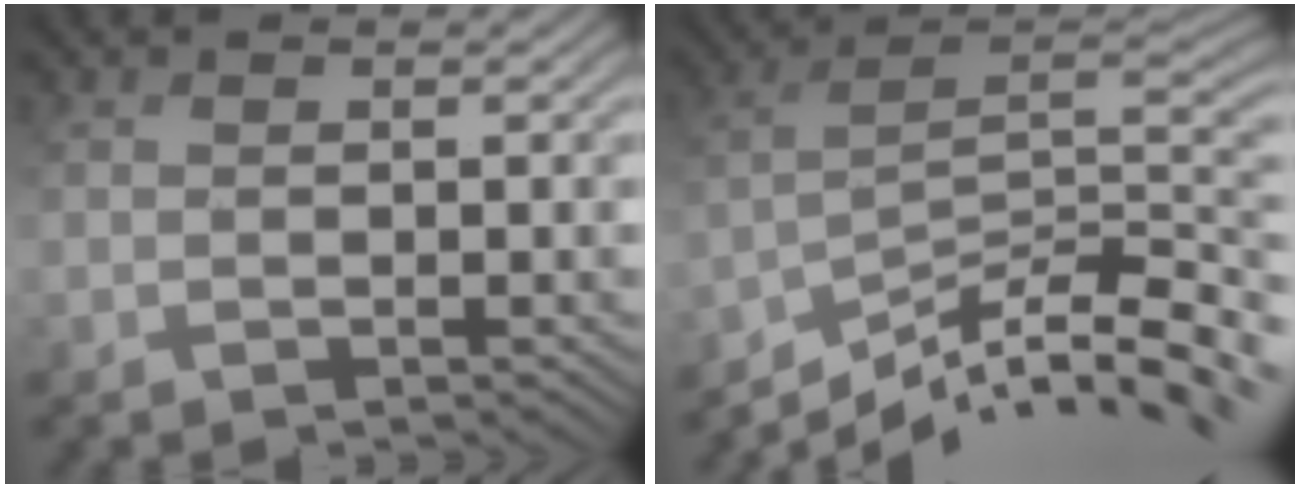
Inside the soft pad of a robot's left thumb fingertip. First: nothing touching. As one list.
[{"total": 13.6, "force": [-9.3, 3.1, 9.5], "torque": [-0.162, 0.007, -0.151]}]